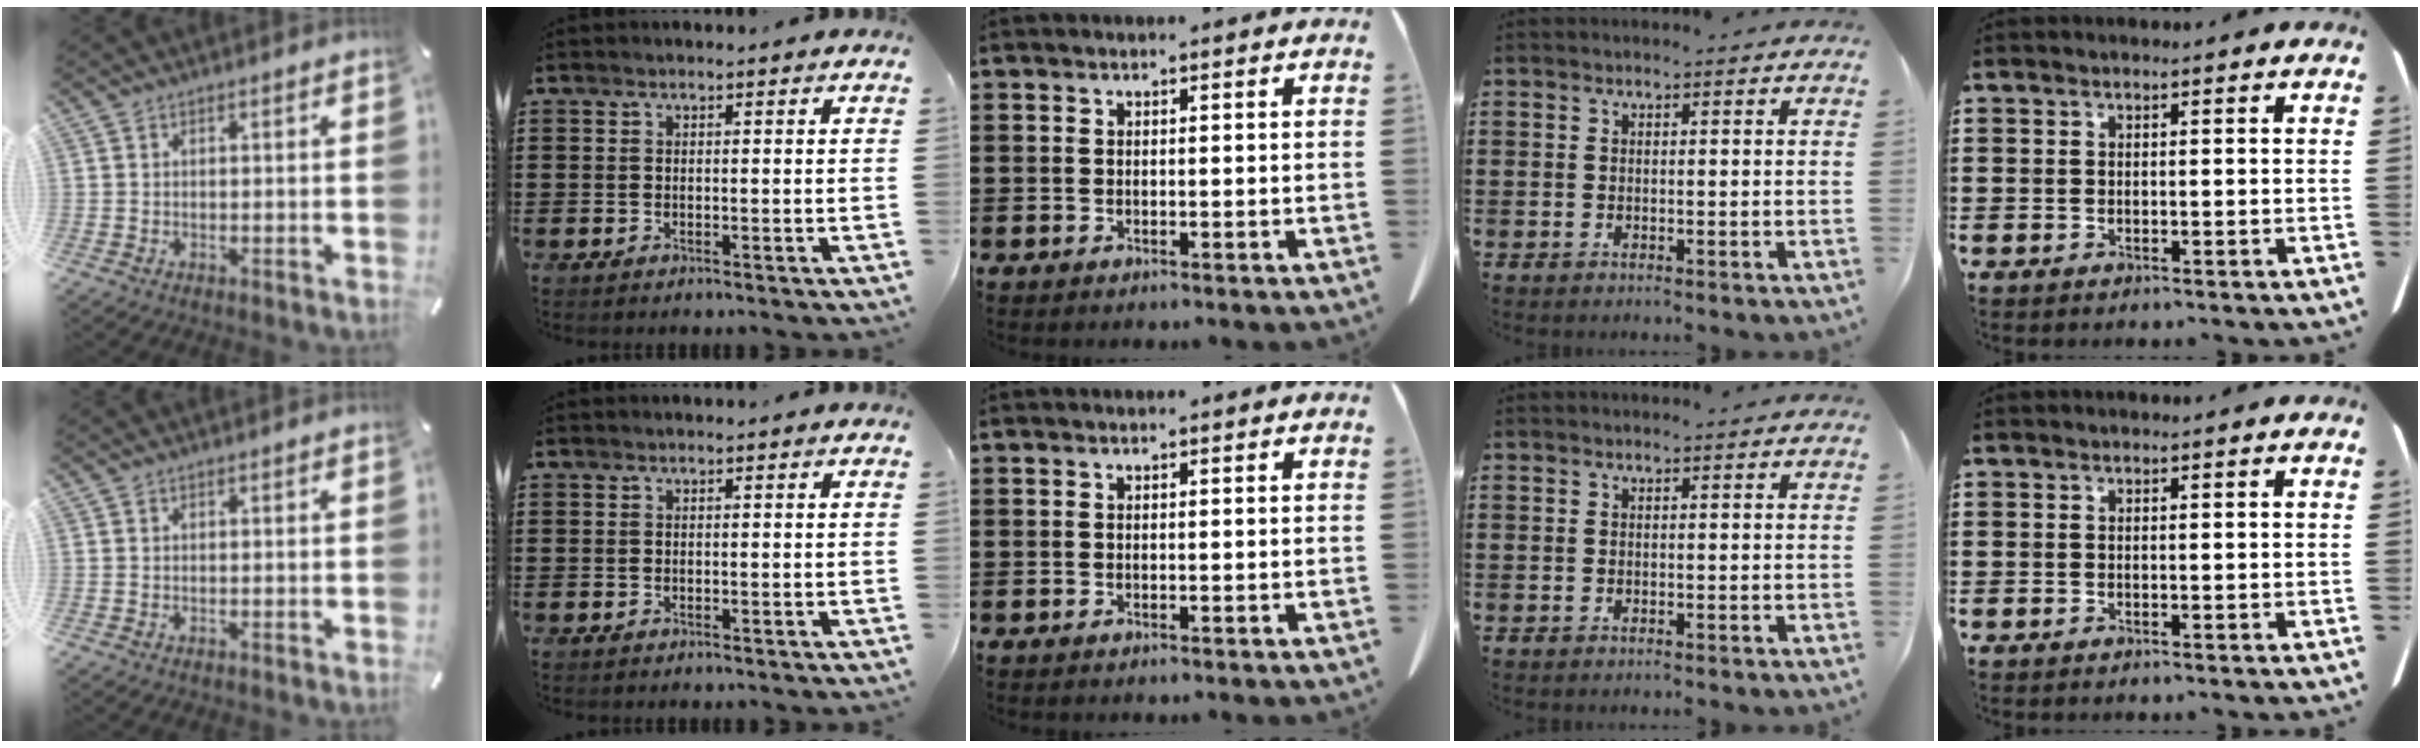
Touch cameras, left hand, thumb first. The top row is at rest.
{}